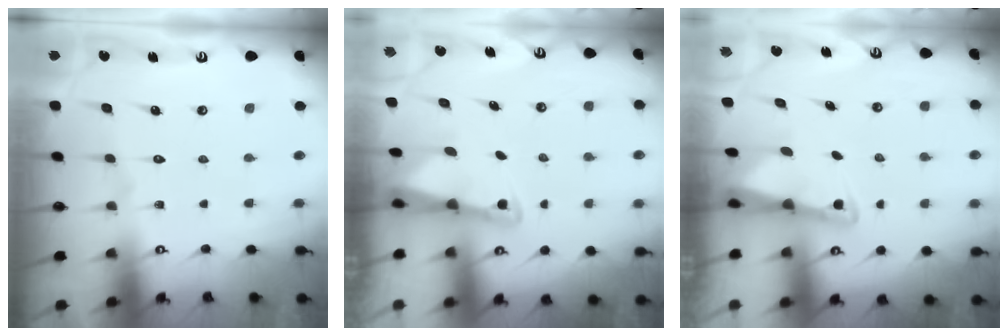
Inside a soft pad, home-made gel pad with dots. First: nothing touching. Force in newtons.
{"total": 2.2, "press": 2.2, "slide": 0.3}
{"total": 2.3, "press": 2.3, "slide": 0.3}